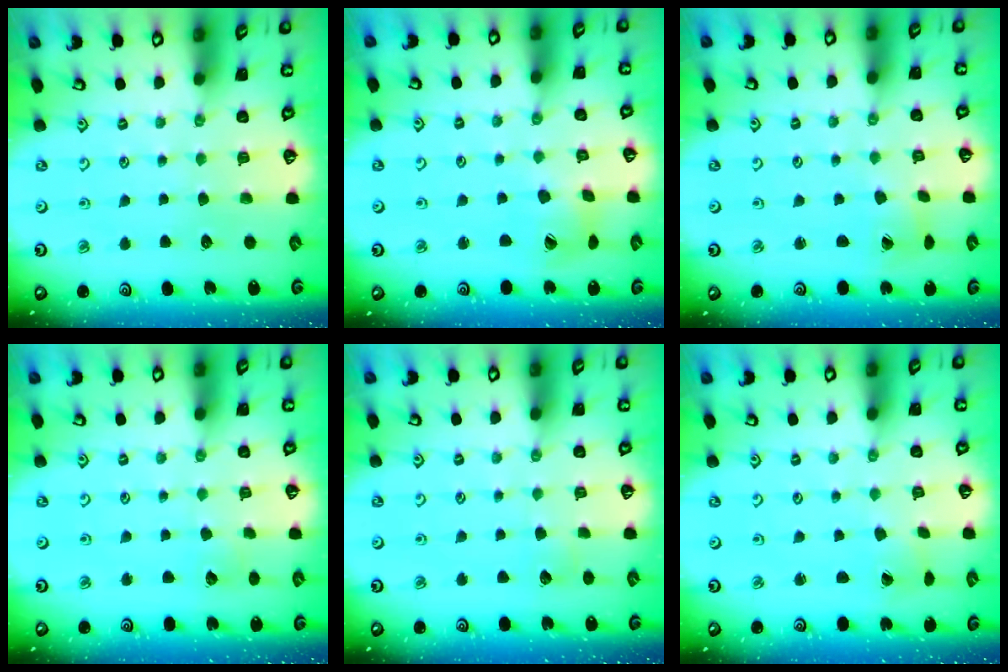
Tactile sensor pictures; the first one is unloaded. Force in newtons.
{"total": 7.5, "press": 7.5, "slide": 0.9}
{"total": 2.2, "press": 2.2, "slide": 0.3}
{"total": 2.8, "press": 2.7, "slide": 0.3}
{"total": 2.9, "press": 2.9, "slide": 0.4}
{"total": 1.2, "press": 1.2, "slide": 0.2}